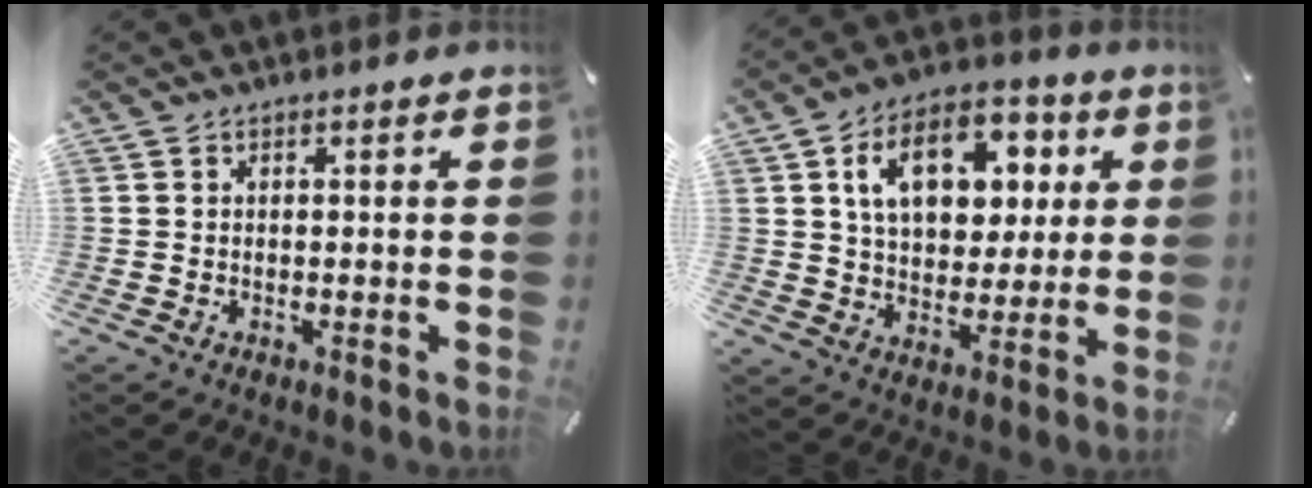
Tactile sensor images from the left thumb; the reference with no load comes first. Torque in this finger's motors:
{"motor_torque": [2.51, 2.50, 1.48, -1.29, 0.17]}